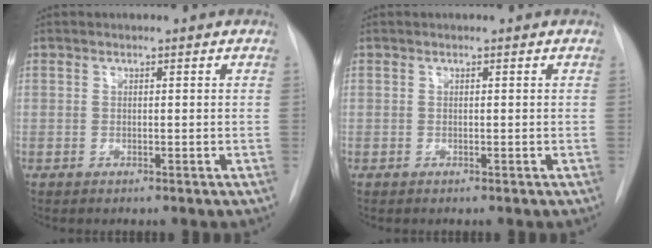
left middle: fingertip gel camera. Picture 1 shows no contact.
{"total": 0.0}